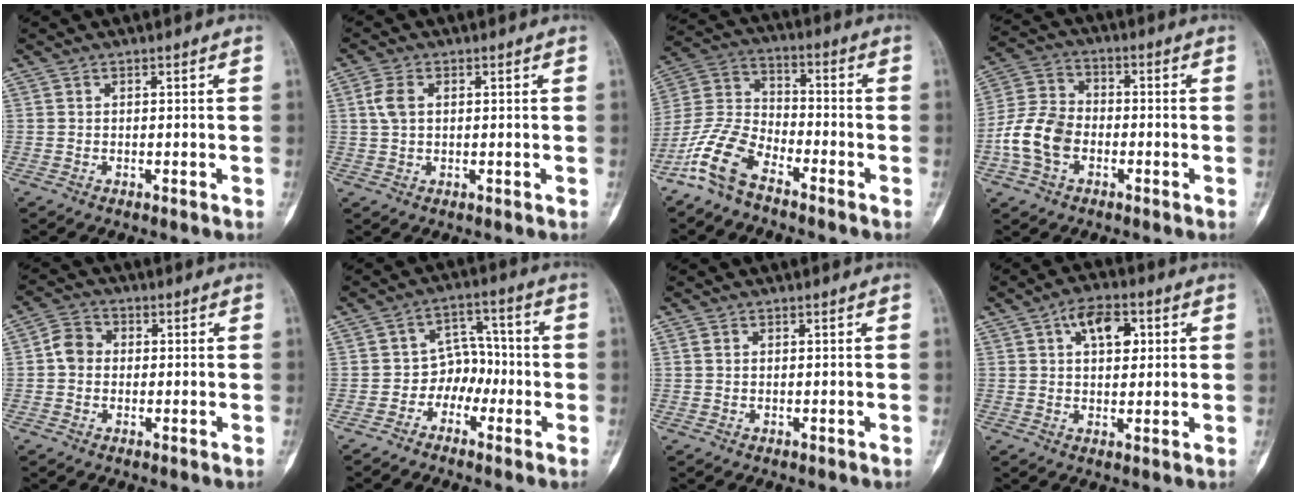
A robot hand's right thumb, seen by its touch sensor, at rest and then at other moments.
{"total": 3.7, "force": [0.9, 2.3, 2.8], "torque": [-0.067, 0.007, 0.017]}
{"total": 10.8, "force": [-7.4, 4.9, 6.2], "torque": [-0.139, 0.046, -0.159]}
{"total": 10.5, "force": [-3.0, 7.5, 6.7], "torque": [-0.129, 0.028, -0.065]}
{"total": 4.7, "force": [0.0, 4.0, 2.4], "torque": [-0.031, 0.012, -0.009]}
{"total": 6.2, "force": [-2.4, 5.0, 2.8], "torque": [0.005, 0.035, -0.053]}
{"total": 0.9, "force": [0.4, 0.5, 0.6], "torque": [-0.014, 0.004, 0.009]}
{"total": 7.8, "force": [2.8, 4.5, 5.8], "torque": [-0.069, 0.002, 0.039]}